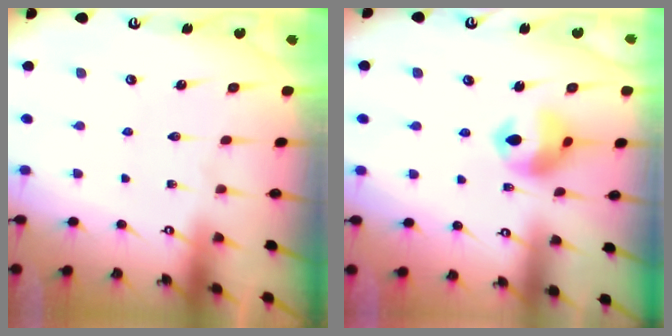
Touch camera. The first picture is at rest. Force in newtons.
{"total": 11.0, "press": 10.9, "slide": 1.9}